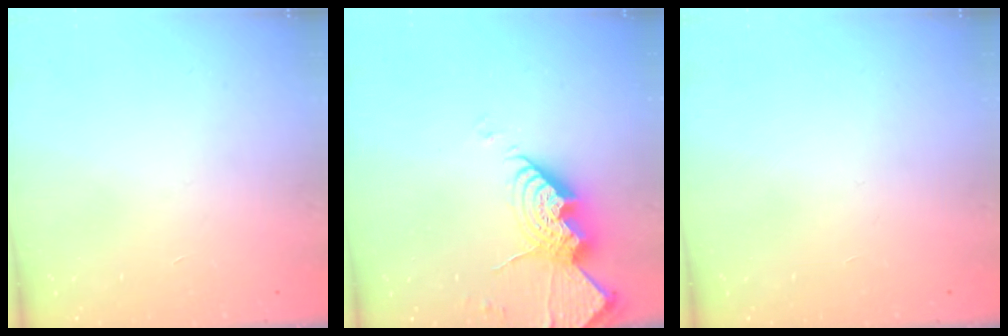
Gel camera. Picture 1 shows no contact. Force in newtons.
{"total": 15.0, "press": 14.9, "slide": 1.4}
{"total": 0.0}